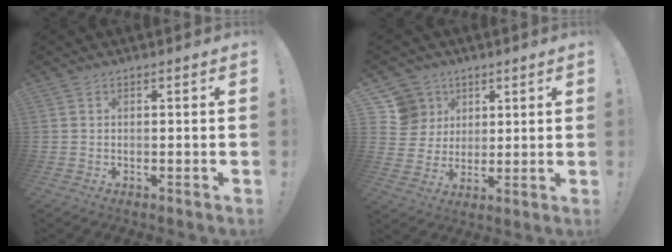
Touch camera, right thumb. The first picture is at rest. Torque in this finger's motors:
{"motor_torque": [0.27, 0.37, 0.17, -0.06, -0.01]}